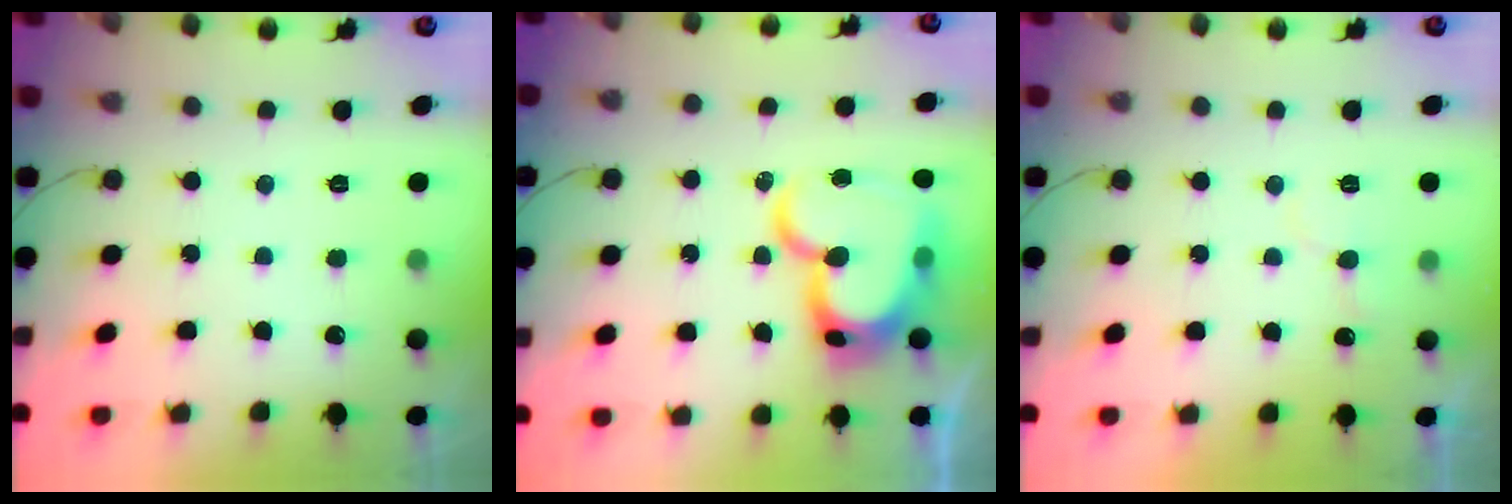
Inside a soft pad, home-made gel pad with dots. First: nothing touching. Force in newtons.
{"total": 21.0, "press": 20.9, "slide": 2.2}
{"total": 6.8, "press": 6.8, "slide": 0.5}